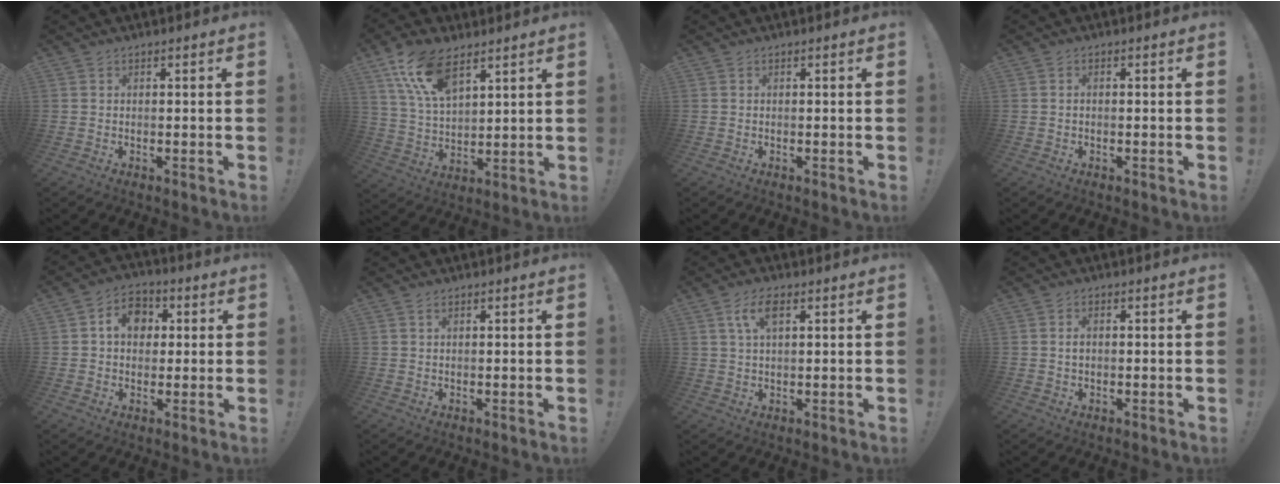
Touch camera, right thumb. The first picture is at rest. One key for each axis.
{"total": 14.7, "fx": 9.2, "fy": 7.0, "fz": 9.0, "tx": -0.178, "ty": -0.037, "tz": 0.170}
{"total": 0.0}
{"total": 0.5, "fx": -0.2, "fy": 0.2, "fz": 0.4, "tx": -0.007, "ty": 0.001, "tz": -0.003}
{"total": 9.1, "fx": 2.3, "fy": 7.2, "fz": 5.0, "tx": -0.074, "ty": 0.004, "tz": 0.044}
{"total": 0.8, "fx": 0.5, "fy": 0.3, "fz": 0.6, "tx": -0.006, "ty": -0.003, "tz": 0.008}
{"total": 5.8, "fx": 2.2, "fy": 2.3, "fz": 4.8, "tx": -0.092, "ty": 0.005, "tz": 0.039}
{"total": 1.4, "fx": 0.1, "fy": 0.9, "fz": 1.0, "tx": -0.012, "ty": 0.002, "tz": -0.001}